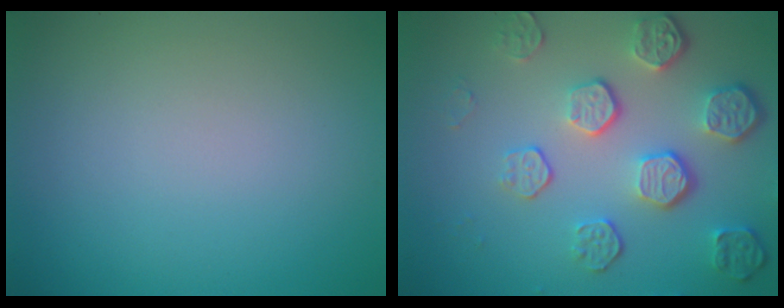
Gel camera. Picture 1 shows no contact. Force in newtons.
{"total": 5.6, "press": 4.2, "slide": 3.7}